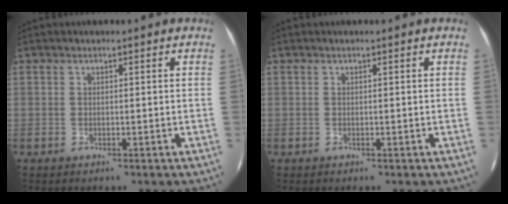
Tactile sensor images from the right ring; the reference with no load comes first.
{"total": 0.0}